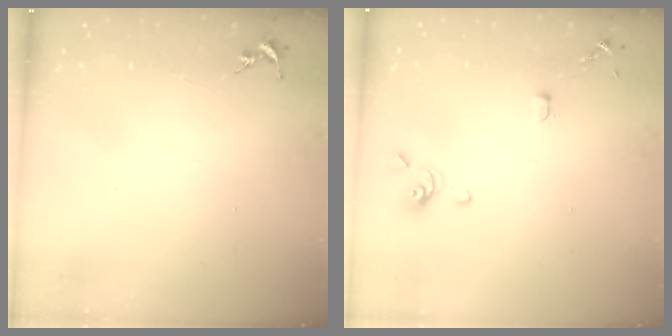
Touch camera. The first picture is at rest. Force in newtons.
{"total": 4.2, "press": 4.1, "slide": 1.0}